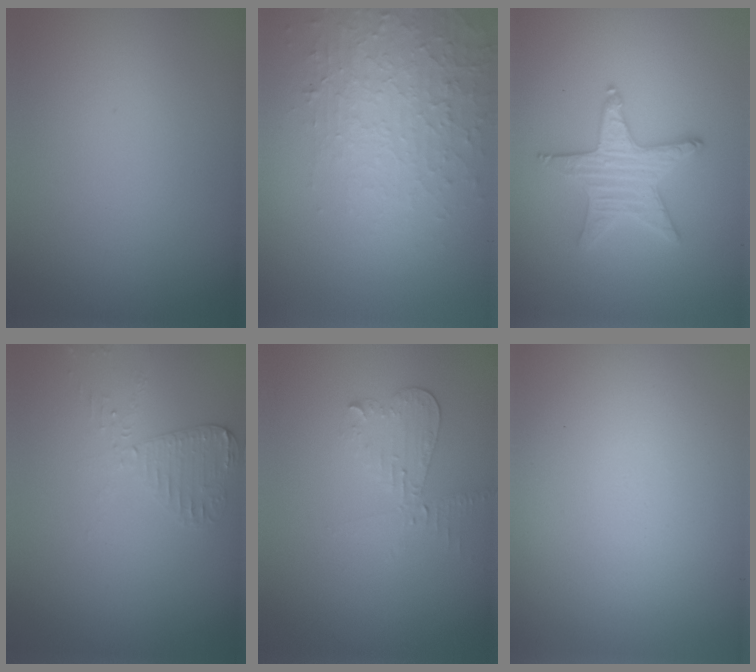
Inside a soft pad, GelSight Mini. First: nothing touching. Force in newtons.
{"total": 4.2, "press": 3.1, "slide": 2.7}
{"total": 3.3, "press": 3.3, "slide": 0.3}
{"total": 2.4, "press": 2.4, "slide": 0.2}
{"total": 2.1, "press": 2.1, "slide": 0.4}
{"total": 0.0}